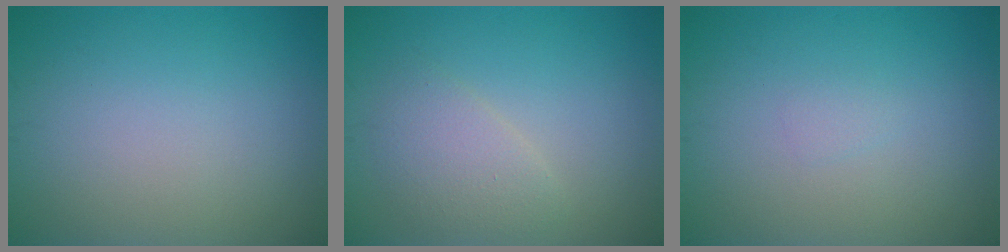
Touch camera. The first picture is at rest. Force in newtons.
{"total": 2.4, "press": 2.3, "slide": 0.2}
{"total": 0.6, "press": 0.6, "slide": 0.1}